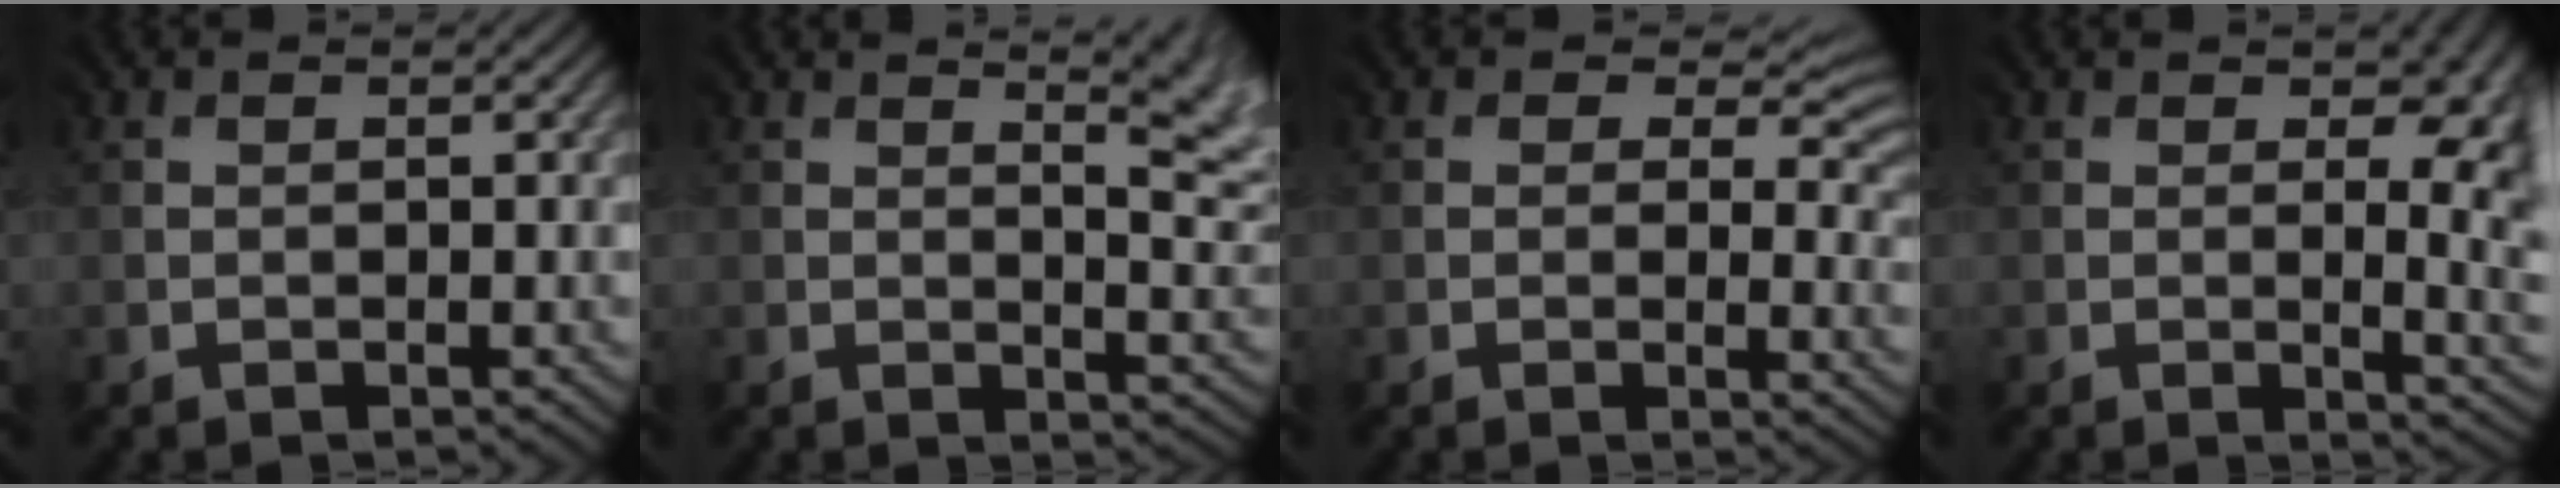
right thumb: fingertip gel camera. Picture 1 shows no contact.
{"total": 6.5, "force": [3.1, 1.8, 5.4], "torque": [-0.056, 0.011, 0.039]}
{"total": 6.2, "force": [2.1, 3.5, 4.6], "torque": [-0.060, -0.006, 0.031]}
{"total": 9.4, "force": [1.0, 5.0, 7.8], "torque": [-0.077, 0.000, 0.021]}